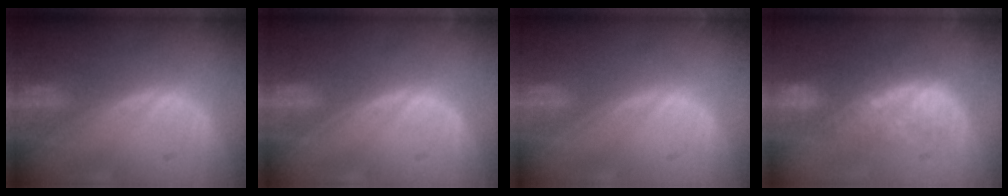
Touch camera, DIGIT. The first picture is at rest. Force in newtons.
{"total": 0.0}
{"total": 0.0}
{"total": 8.4, "press": 7.8, "slide": 3.0}